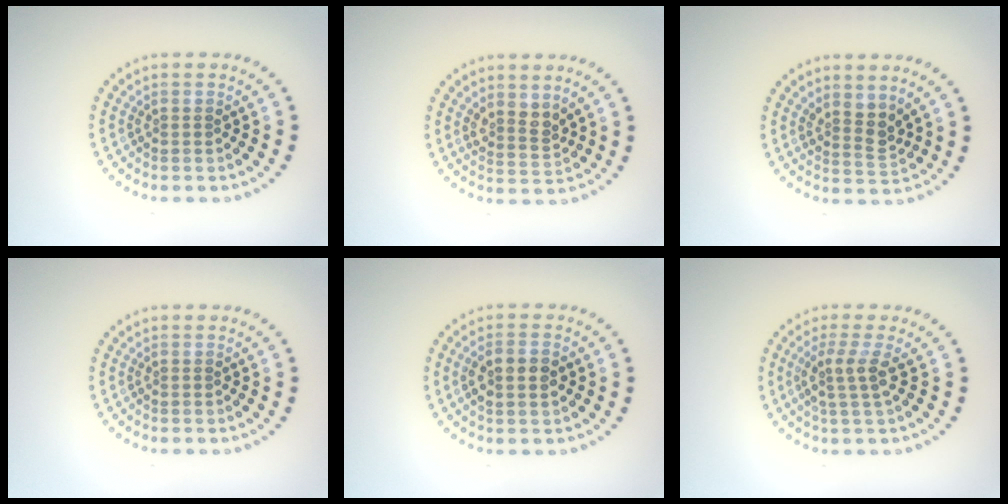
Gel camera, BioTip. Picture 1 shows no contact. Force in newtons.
{"total": 2.1, "press": 1.6, "slide": 1.3}
{"total": 2.2, "press": 1.7, "slide": 1.3}
{"total": 0.0}
{"total": 2.6, "press": 2.6, "slide": 0.4}
{"total": 2.6, "press": 2.0, "slide": 1.6}